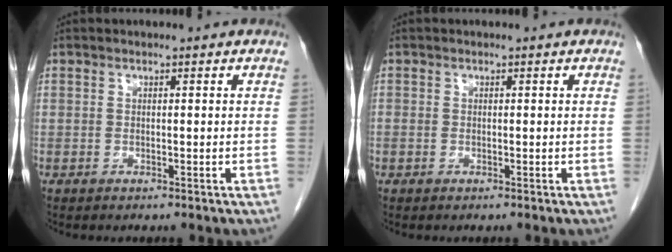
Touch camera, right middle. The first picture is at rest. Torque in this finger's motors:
{"motor_torque": [1.03, -0.57, 0.05, 0.07]}